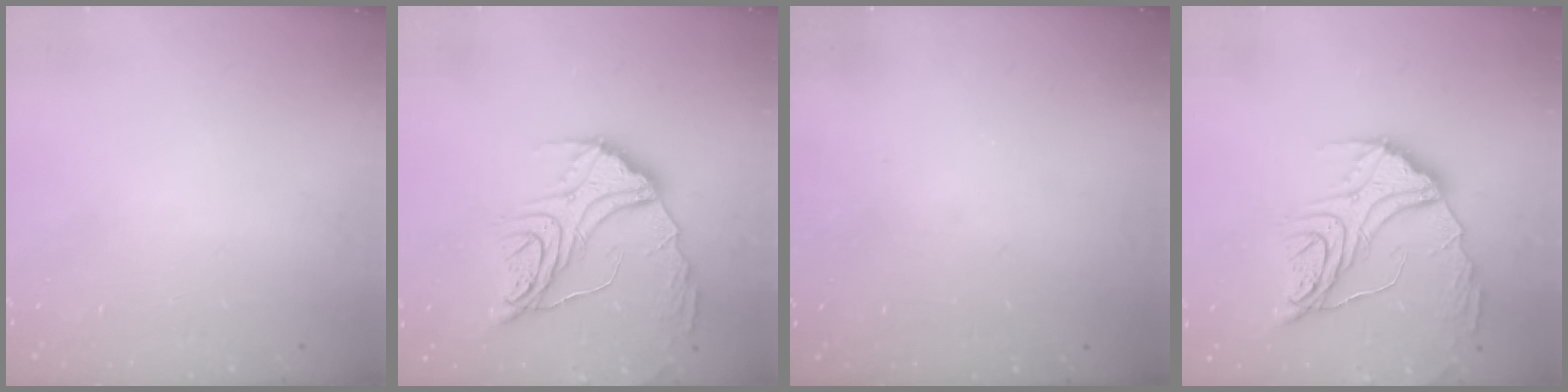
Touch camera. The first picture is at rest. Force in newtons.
{"total": 15.0, "press": 14.9, "slide": 1.4}
{"total": 3.0, "press": 3.0, "slide": 0.2}
{"total": 15.0, "press": 14.9, "slide": 1.4}